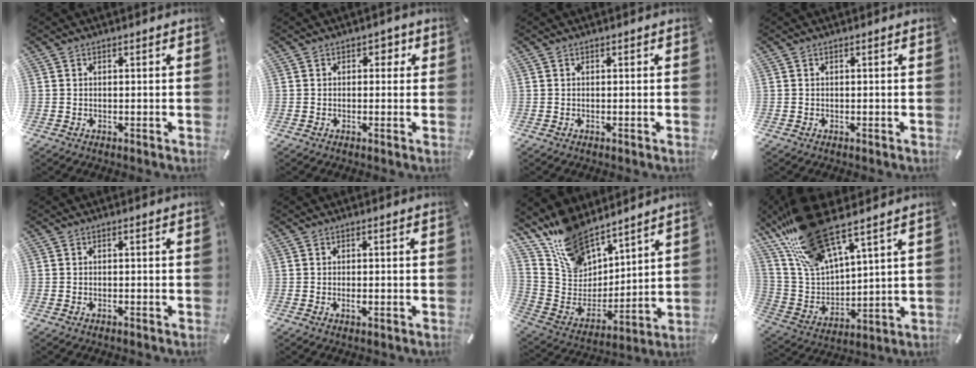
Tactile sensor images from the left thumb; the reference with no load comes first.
{"total": 1.9, "force": [0.0, 1.6, 0.9], "torque": [-0.005, 0.003, -0.007]}
{"total": 0.0}
{"total": 0.0}
{"total": 0.8, "force": [-0.5, 0.1, 0.6], "torque": [-0.010, -0.003, -0.007]}
{"total": 1.8, "force": [-0.3, 0.5, 1.7], "torque": [-0.029, -0.002, -0.005]}
{"total": 15.5, "force": [13.0, 7.7, 3.4], "torque": [-0.102, -0.104, 0.249]}
{"total": 20.2, "force": [14.8, 6.6, 12.1], "torque": [-0.253, -0.090, 0.259]}